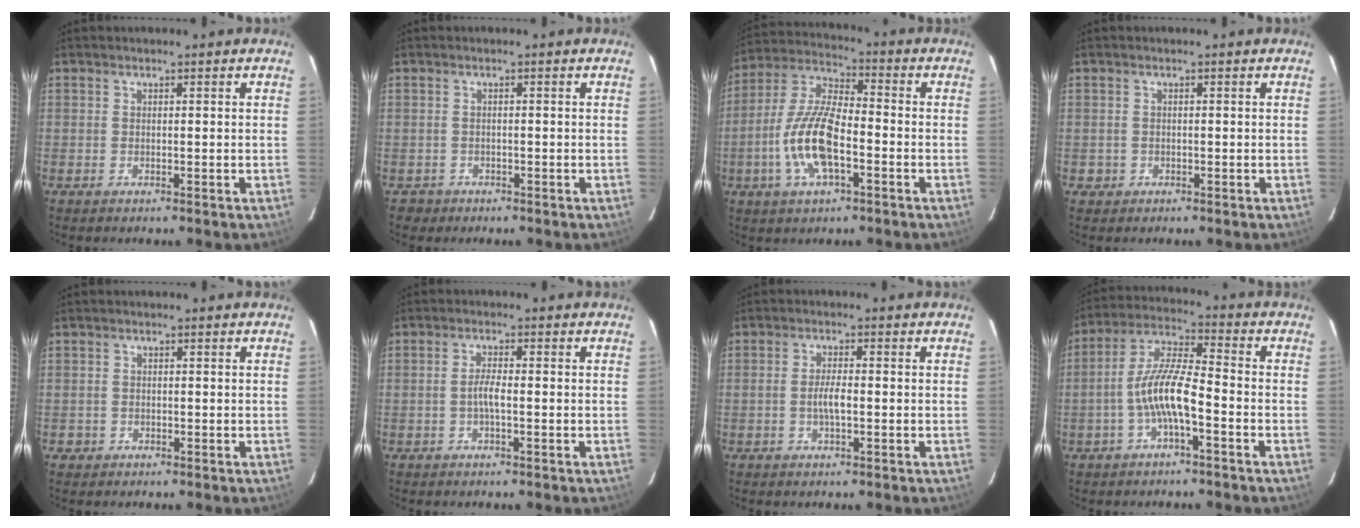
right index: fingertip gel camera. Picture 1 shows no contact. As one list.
[{"total": 2.1, "force": [-1.2, 1.7, 0.1], "torque": [-0.008, 0.002, -0.014]}, {"total": 13.8, "force": [-4.2, 5.0, 12.1], "torque": [-0.257, 0.000, -0.085]}, {"total": 1.4, "force": [-0.5, 1.3, 0.1], "torque": [-0.001, 0.003, -0.003]}, {"total": 1.3, "force": [-0.6, 1.2, 0.1], "torque": [-0.003, 0.003, -0.007]}, {"total": 2.4, "force": [-0.7, 0.2, 2.3], "torque": [-0.047, 0.003, -0.014]}, {"total": 3.1, "force": [-0.7, 0.6, 2.9], "torque": [-0.056, 0.001, -0.014]}, {"total": 9.3, "force": [-3.4, 1.7, 8.5], "torque": [-0.184, 0.012, -0.064]}]